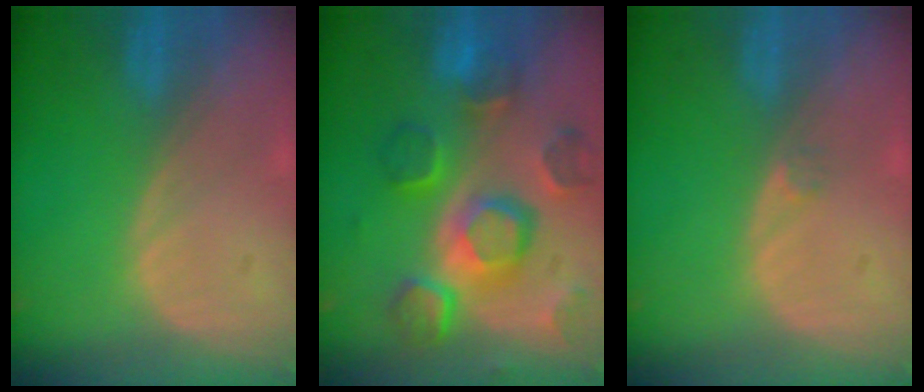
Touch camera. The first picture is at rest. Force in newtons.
{"total": 12.2, "press": 10.6, "slide": 6.0}
{"total": 0.8, "press": 0.7, "slide": 0.4}